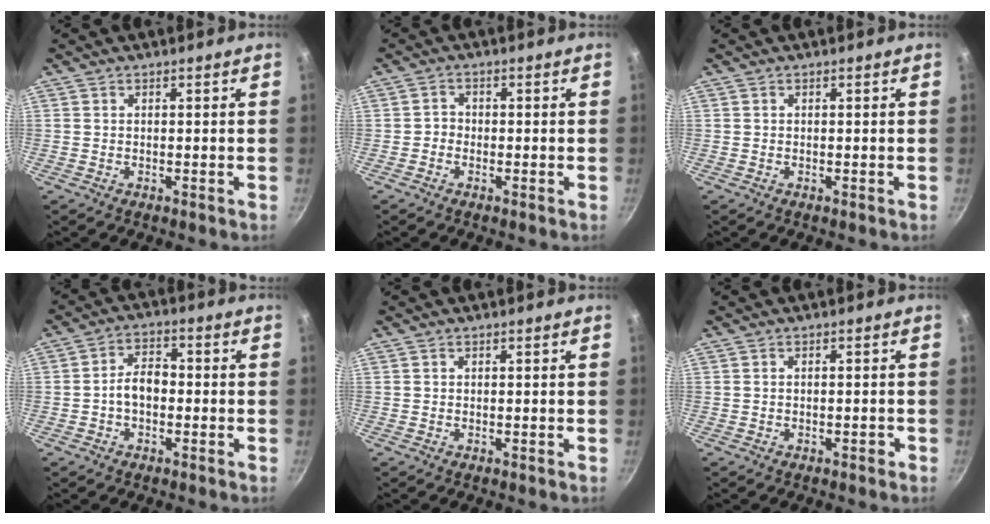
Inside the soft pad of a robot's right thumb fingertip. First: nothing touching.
{"total": 1.7, "force": [-0.8, 1.4, 0.5], "torque": [0.001, 0.010, -0.021]}
{"total": 0.0}
{"total": 5.7, "force": [-1.1, 3.8, 4.1], "torque": [-0.050, 0.027, -0.025]}
{"total": 0.0}
{"total": 1.1, "force": [-0.6, 0.5, 0.7], "torque": [-0.010, 0.012, -0.006]}